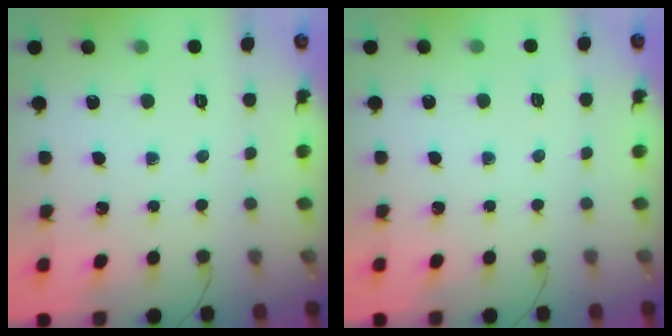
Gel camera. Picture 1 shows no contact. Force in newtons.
{"total": 2.0, "press": 1.6, "slide": 1.2}